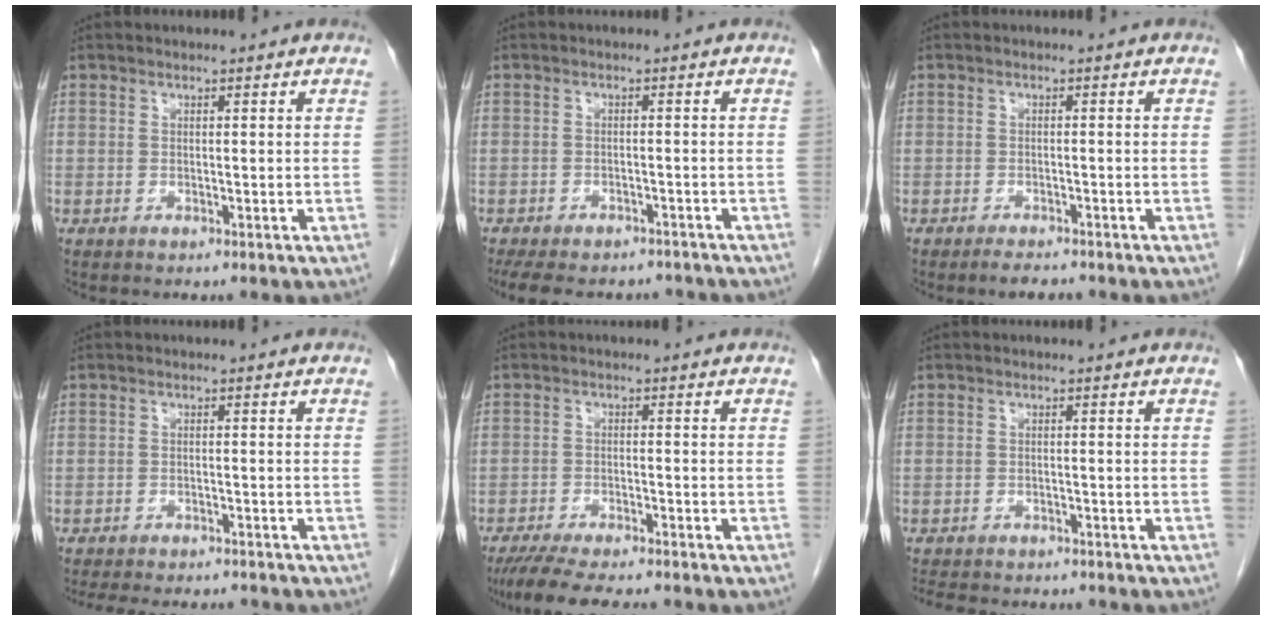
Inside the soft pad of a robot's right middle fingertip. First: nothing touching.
{"total": 12.6, "force": [-10.7, 4.9, 4.4], "torque": [-0.093, 0.001, -0.134]}
{"total": 2.3, "force": [-1.9, 0.6, 1.1], "torque": [-0.023, -0.004, -0.027]}
{"total": 11.8, "force": [-10.6, 2.9, 4.2], "torque": [-0.076, -0.002, -0.137]}
{"total": 10.5, "force": [-9.1, 1.3, 4.9], "torque": [-0.073, -0.018, -0.140]}
{"total": 10.1, "force": [-8.8, 3.2, 3.7], "torque": [-0.070, -0.004, -0.111]}